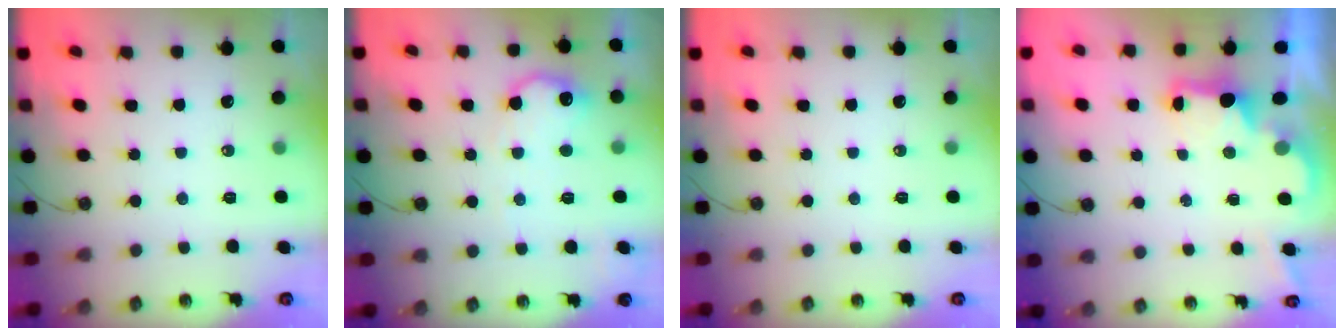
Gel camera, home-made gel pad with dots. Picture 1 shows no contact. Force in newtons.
{"total": 12.1, "press": 12.1, "slide": 0.5}
{"total": 0.0}
{"total": 2.3, "press": 2.2, "slide": 0.7}